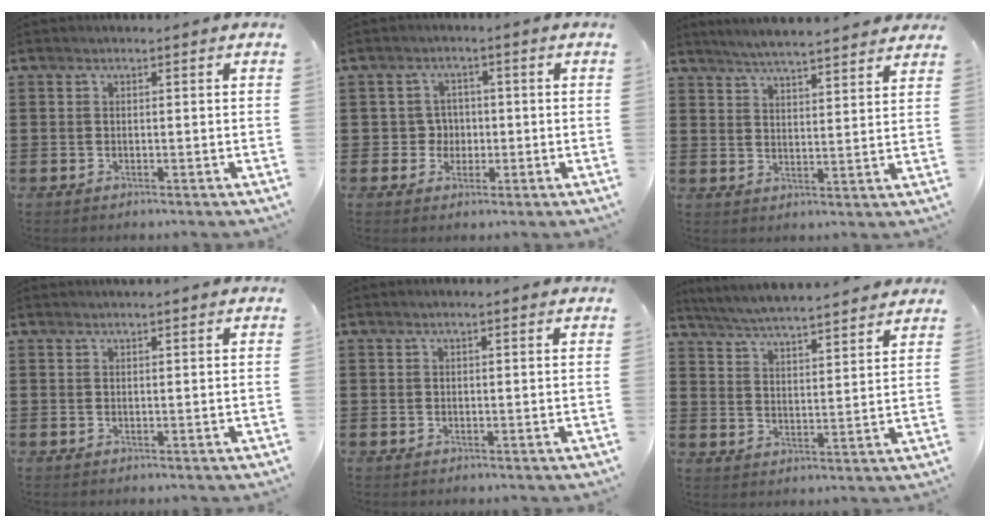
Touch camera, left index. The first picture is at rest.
{"total": 3.3, "force": [-0.5, 3.1, 0.9], "torque": [-0.032, 0.005, -0.015]}
{"total": 4.5, "force": [4.4, -0.3, 0.8], "torque": [-0.033, -0.020, 0.077]}
{"total": 1.3, "force": [1.2, -0.1, 0.3], "torque": [-0.008, -0.001, 0.023]}
{"total": 0.8, "force": [0.6, 0.0, 0.6], "torque": [-0.012, 0.000, 0.010]}
{"total": 5.4, "force": [5.3, -0.5, 1.0], "torque": [-0.045, -0.037, 0.089]}